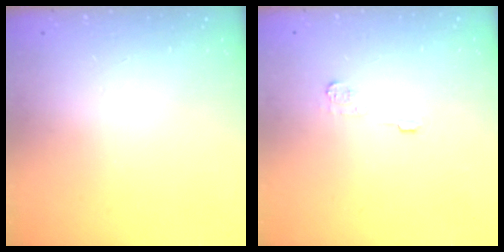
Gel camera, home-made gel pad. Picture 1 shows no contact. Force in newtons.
{"total": 5.0, "press": 4.9, "slide": 0.7}